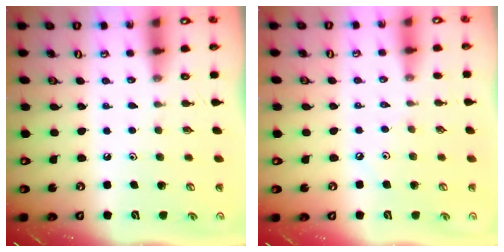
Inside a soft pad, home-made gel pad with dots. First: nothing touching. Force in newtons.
{"total": 3.6, "press": 3.6, "slide": 0.6}